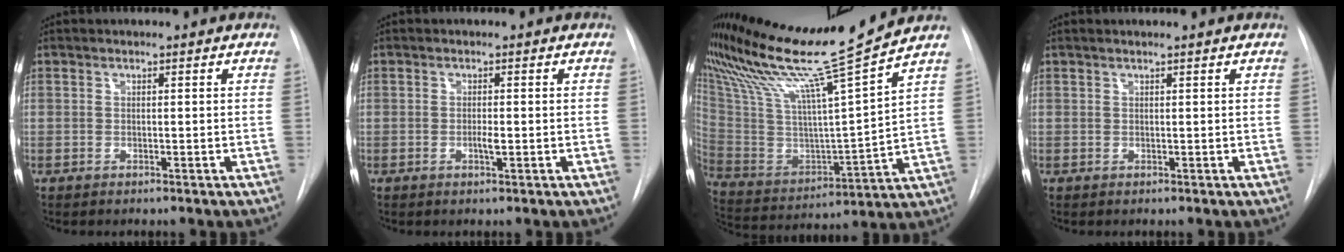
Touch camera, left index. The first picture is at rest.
{"total": 1.2, "force": [-0.3, 0.2, 1.2], "torque": [-0.024, -0.001, -0.005]}
{"total": 20.9, "force": [17.5, -2.5, 11.2], "torque": [-0.215, -0.039, 0.302]}
{"total": 0.9, "force": [0.8, -0.1, 0.4], "torque": [-0.008, 0.014, 0.019]}